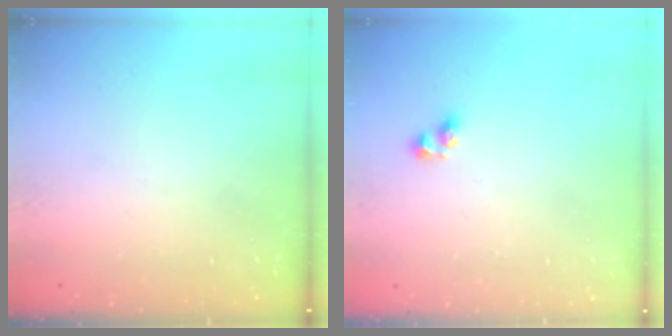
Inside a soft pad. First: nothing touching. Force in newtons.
{"total": 3.5, "press": 3.4, "slide": 0.9}